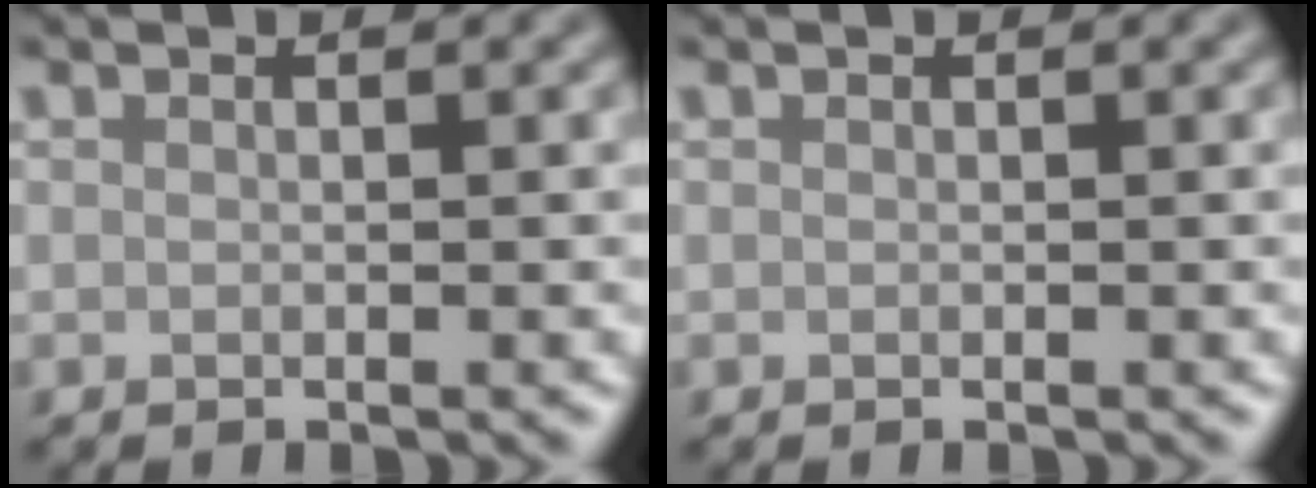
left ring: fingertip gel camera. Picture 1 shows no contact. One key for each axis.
{"total": 0.0}